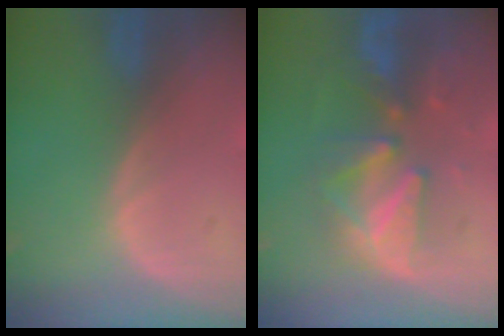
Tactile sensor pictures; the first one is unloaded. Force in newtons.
{"total": 9.0, "press": 8.4, "slide": 3.3}